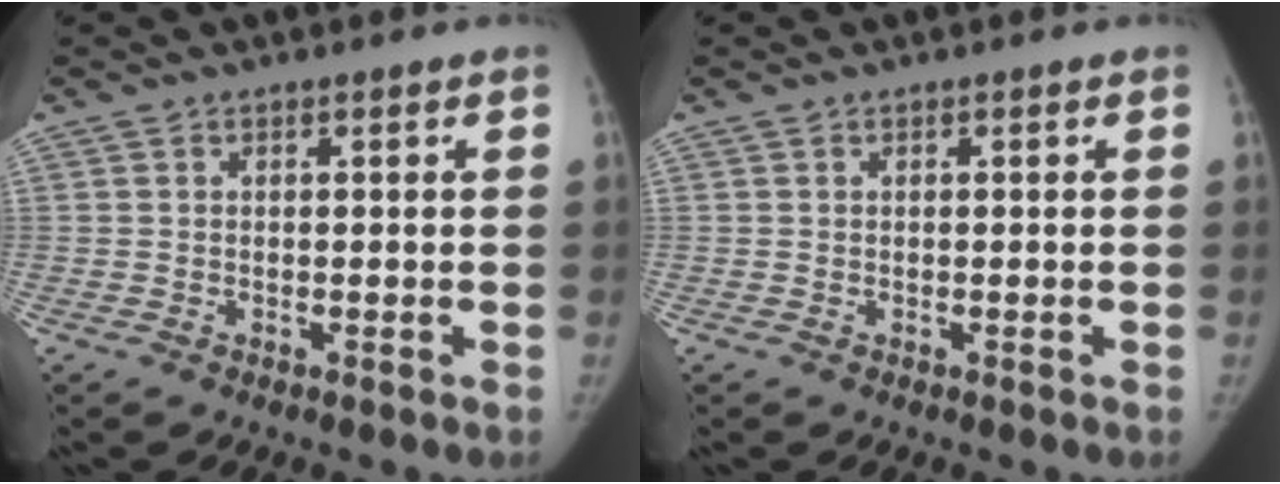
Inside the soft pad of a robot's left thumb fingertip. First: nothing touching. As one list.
[{"total": 0.0}]